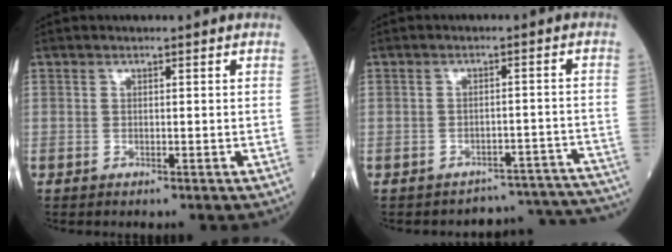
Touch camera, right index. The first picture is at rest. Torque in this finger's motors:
{"motor_torque": [0.12, -0.09, -0.04, 0.00]}